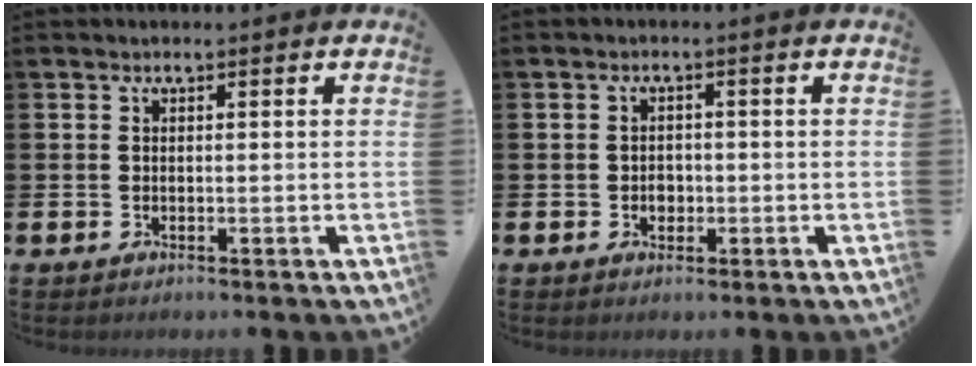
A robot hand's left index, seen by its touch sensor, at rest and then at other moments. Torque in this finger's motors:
{"motor_torque": [0.04, 0.00, 0.00, 0.03]}